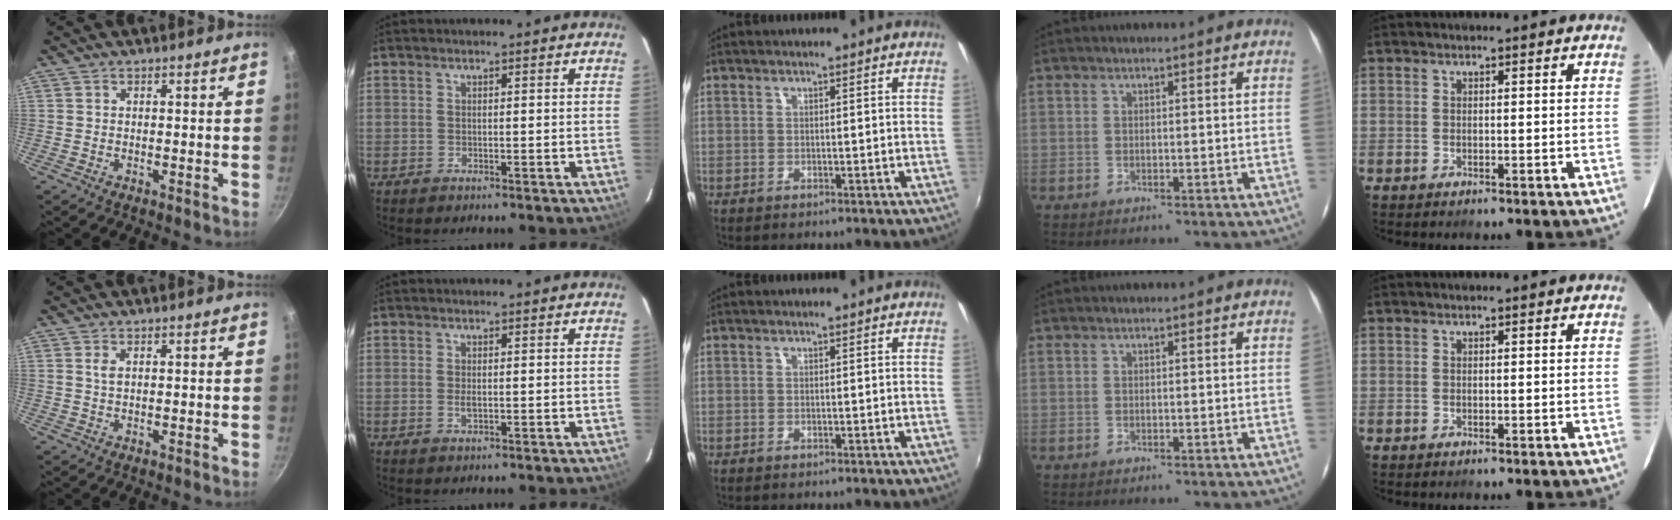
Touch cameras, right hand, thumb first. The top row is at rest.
{"thumb": {"total": 1.4, "force": [0.5, 0.7, 1.2], "torque": [-0.022, 0.000, 0.010]}, "index": {"total": 1.4, "force": [-0.2, 0.7, 1.1], "torque": [-0.022, -0.002, -0.002]}}